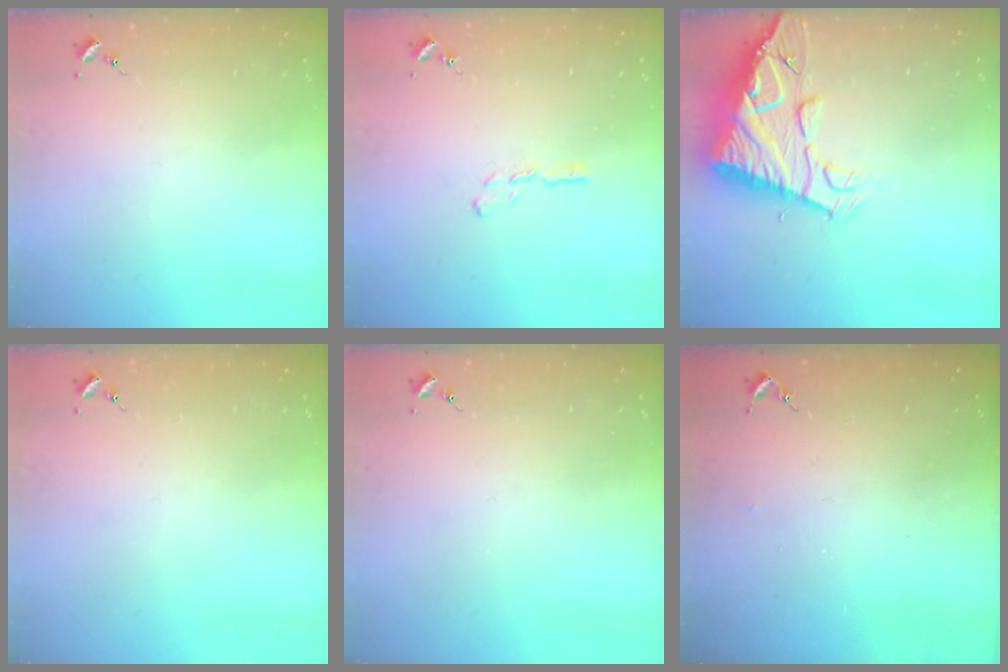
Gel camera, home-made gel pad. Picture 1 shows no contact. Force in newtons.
{"total": 3.9, "press": 3.9, "slide": 0.4}
{"total": 15.0, "press": 14.9, "slide": 1.4}
{"total": 0.0}
{"total": 0.0}
{"total": 2.6, "press": 2.5, "slide": 0.3}